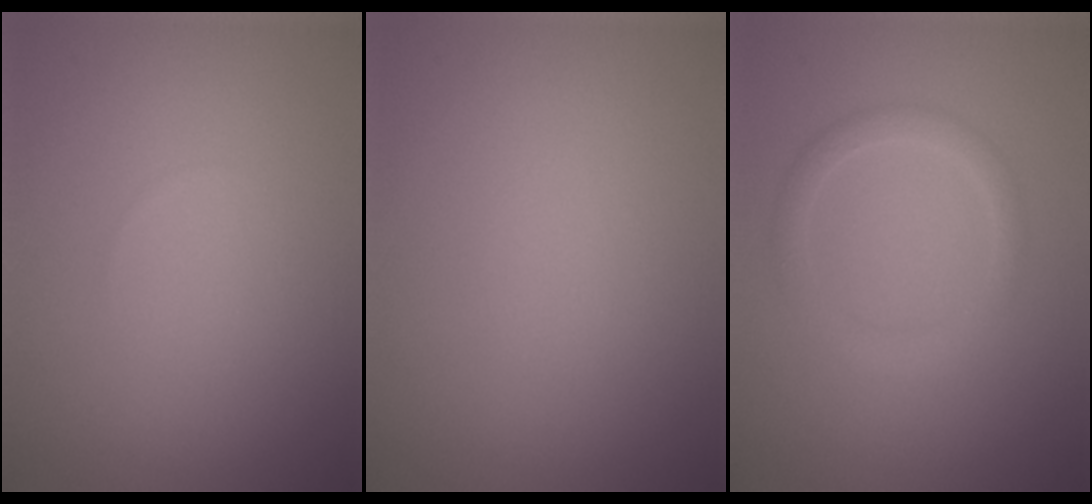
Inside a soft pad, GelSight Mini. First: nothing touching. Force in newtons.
{"total": 0.0}
{"total": 1.9, "press": 1.9, "slide": 0.1}